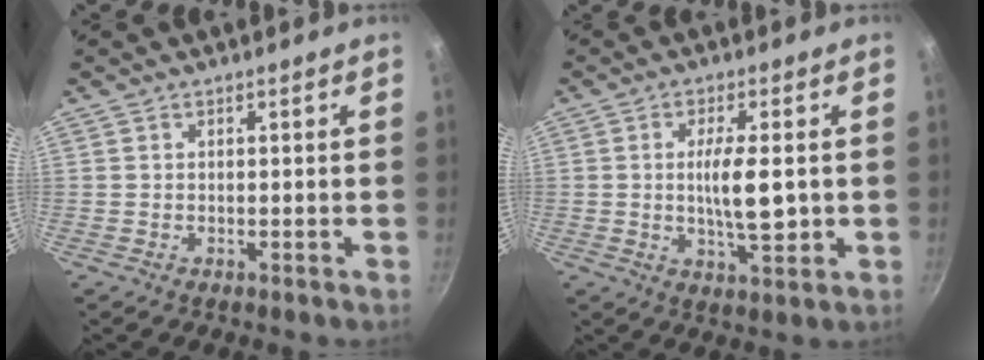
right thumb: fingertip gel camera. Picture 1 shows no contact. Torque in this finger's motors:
{"motor_torque": [2.34, 2.64, 0.91, -0.17, 0.22]}